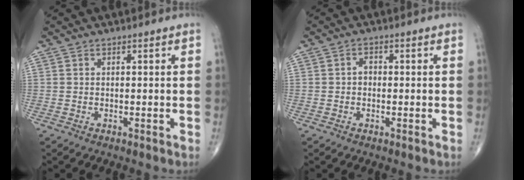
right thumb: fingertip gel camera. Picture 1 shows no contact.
{"total": 1.6, "force": [-0.1, 1.2, 0.9], "torque": [-0.006, 0.008, -0.005]}